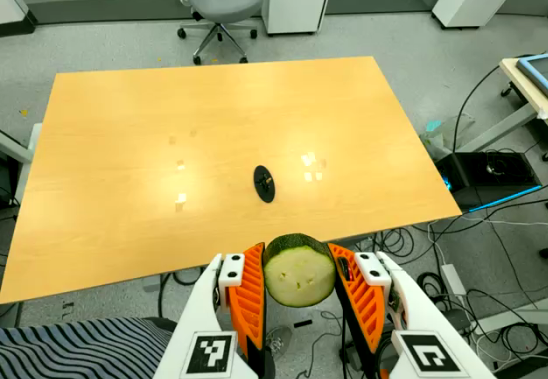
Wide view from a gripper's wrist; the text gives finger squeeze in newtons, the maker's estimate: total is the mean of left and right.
{"total": 11.9, "left": 12.3, "right": 11.5}